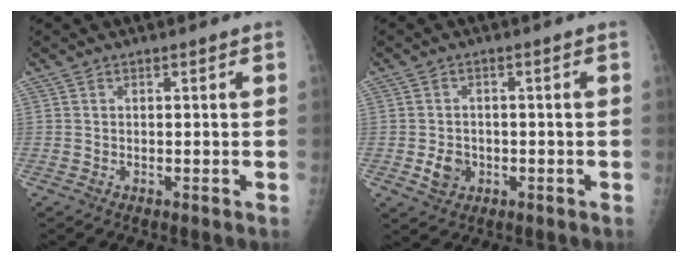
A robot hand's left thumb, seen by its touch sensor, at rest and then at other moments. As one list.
[{"total": 3.9, "force": [-1.2, 3.3, 1.7], "torque": [-0.017, 0.003, -0.014]}]